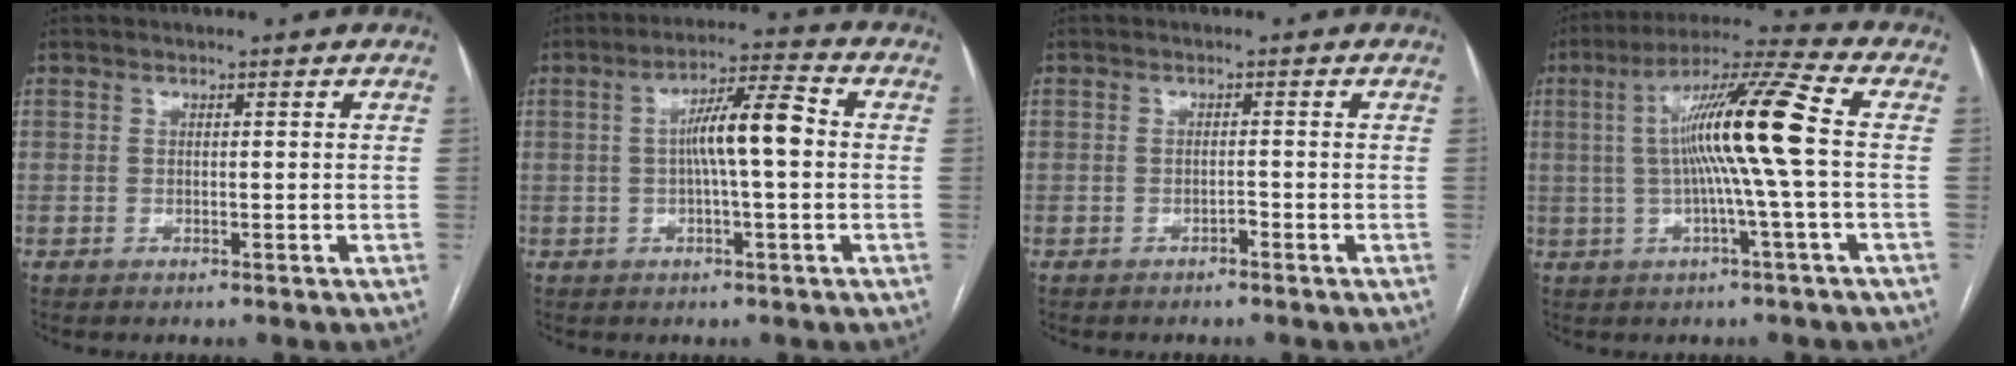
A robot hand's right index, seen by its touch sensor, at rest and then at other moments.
{"total": 8.0, "force": [0.1, 0.6, 8.0], "torque": [-0.142, 0.020, -0.002]}
{"total": 0.7, "force": [-0.4, 0.2, 0.4], "torque": [-0.011, 0.000, -0.007]}
{"total": 13.0, "force": [0.4, -1.5, 12.9], "torque": [-0.227, 0.017, 0.003]}